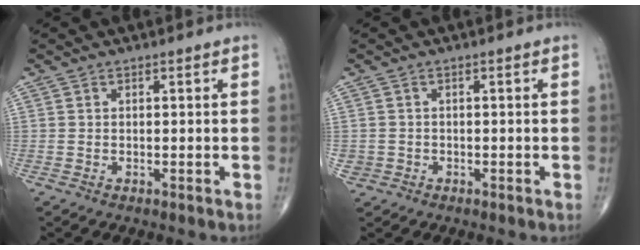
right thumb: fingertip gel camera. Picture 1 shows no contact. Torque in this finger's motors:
{"motor_torque": [0.59, 0.57, 0.30, -0.15, 0.03]}